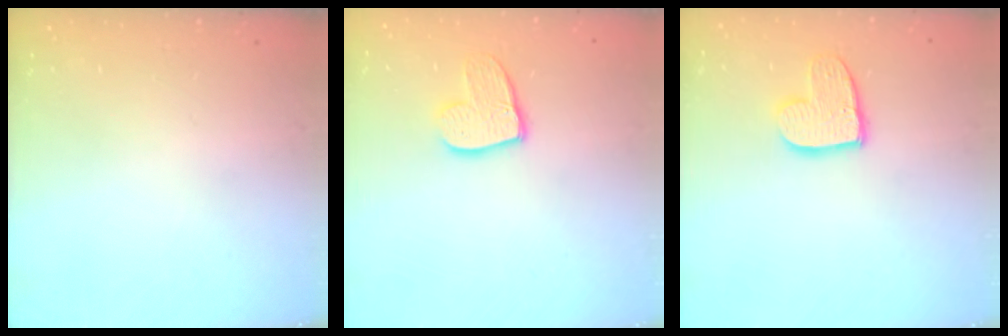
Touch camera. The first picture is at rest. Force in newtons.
{"total": 10.9, "press": 10.8, "slide": 0.9}
{"total": 10.1, "press": 10.0, "slide": 0.5}